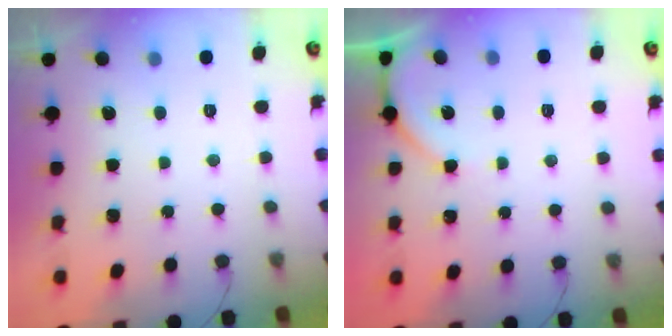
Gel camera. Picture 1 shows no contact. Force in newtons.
{"total": 2.7, "press": 2.6, "slide": 0.6}